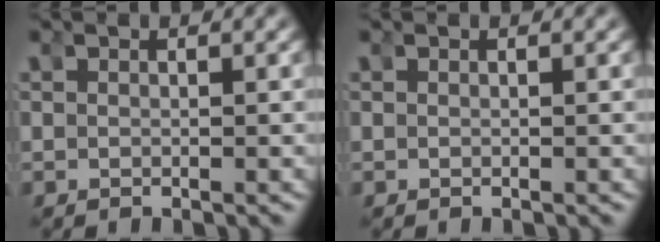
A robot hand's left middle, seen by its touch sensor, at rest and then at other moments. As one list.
[{"total": 0.0}]